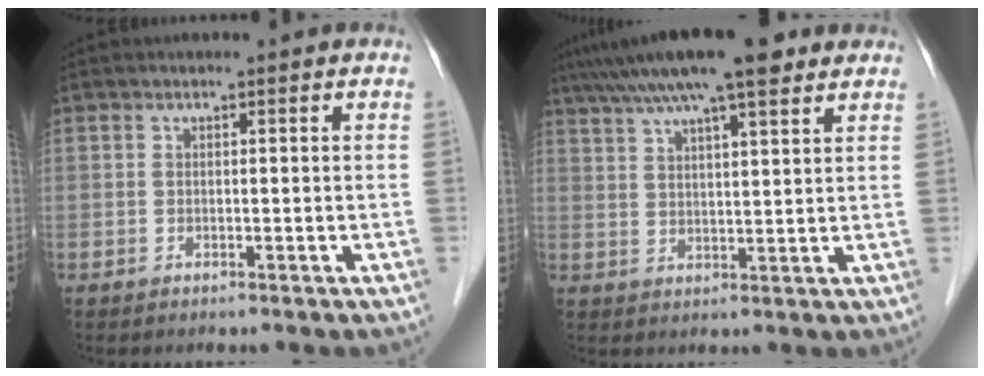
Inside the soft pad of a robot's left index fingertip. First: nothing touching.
{"total": 13.6, "force": [10.1, 1.8, 8.9], "torque": [-0.149, 0.032, 0.156]}